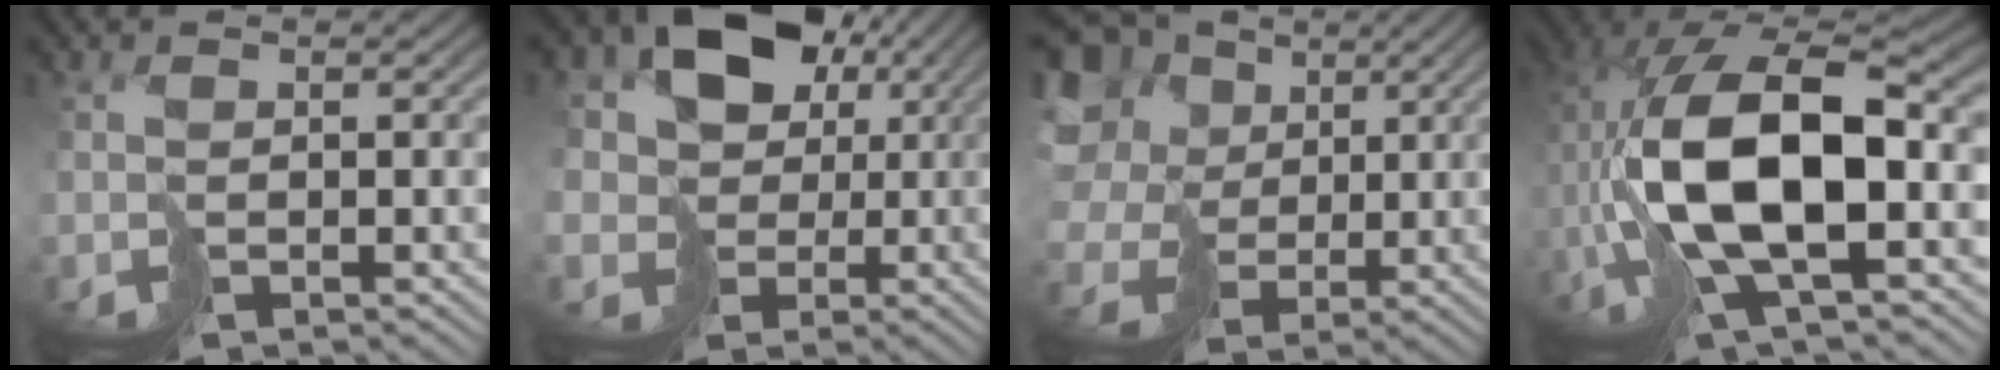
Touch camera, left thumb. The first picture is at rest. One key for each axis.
{"total": 17.1, "fx": 4.3, "fy": 14.0, "fz": 8.9, "tx": -0.228, "ty": 0.023, "tz": 0.068}
{"total": 15.8, "fx": 3.5, "fy": 13.1, "fz": 8.1, "tx": -0.280, "ty": 0.018, "tz": 0.074}
{"total": 16.0, "fx": -1.9, "fy": 6.7, "fz": 14.4, "tx": -0.316, "ty": 0.003, "tz": -0.038}